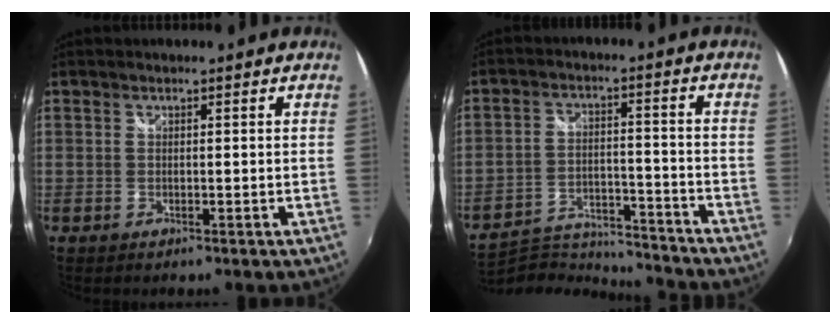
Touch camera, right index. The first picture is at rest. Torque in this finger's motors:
{"motor_torque": [-0.67, -0.64, 0.07, -0.01]}